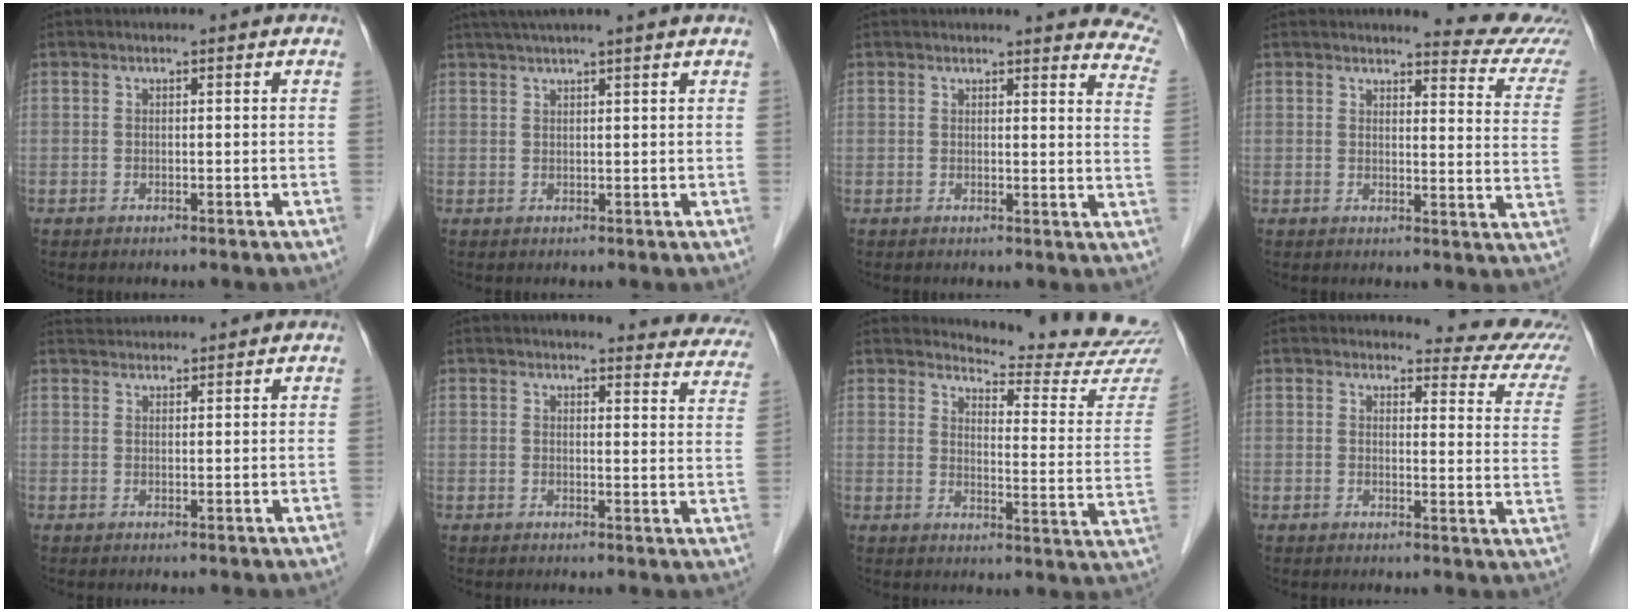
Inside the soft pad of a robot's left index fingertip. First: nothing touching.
{"total": 6.7, "force": [5.5, -1.1, 3.7], "torque": [-0.054, 0.032, 0.080]}
{"total": 13.3, "force": [12.5, 2.0, 4.1], "torque": [-0.020, -0.065, 0.102]}
{"total": 10.5, "force": [10.3, 0.2, 2.0], "torque": [-0.011, -0.069, 0.092]}
{"total": 4.7, "force": [4.6, 0.4, 0.5], "torque": [-0.013, 0.037, 0.074]}
{"total": 17.8, "force": [17.0, 2.7, 4.5], "torque": [-0.025, -0.065, 0.166]}
{"total": 16.2, "force": [16.0, -0.9, 2.7], "torque": [-0.036, -0.126, 0.179]}
{"total": 10.8, "force": [10.3, 2.0, 2.5], "torque": [-0.002, -0.055, 0.083]}